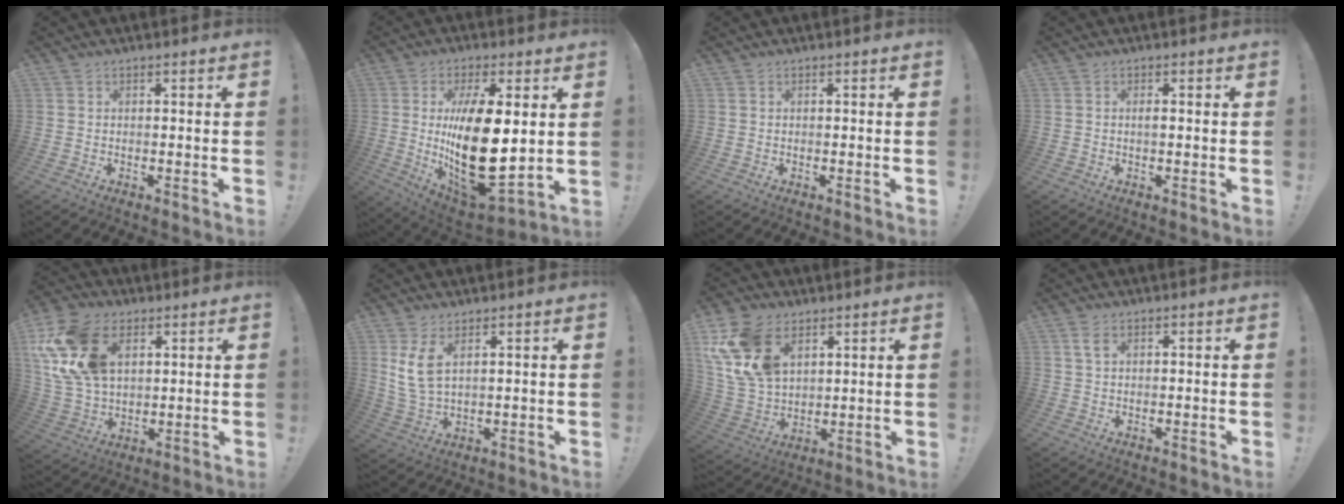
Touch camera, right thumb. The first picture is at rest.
{"total": 23.0, "force": [2.0, 10.0, 20.7], "torque": [-0.377, -0.043, 0.039]}
{"total": 0.0}
{"total": 1.0, "force": [-0.2, 0.2, 1.0], "torque": [-0.014, -0.001, -0.005]}
{"total": 20.2, "force": [7.3, 13.6, 13.0], "torque": [-0.252, -0.024, 0.140]}
{"total": 7.2, "force": [3.7, 3.0, 5.4], "torque": [-0.096, -0.017, 0.069]}
{"total": 16.7, "force": [8.1, 11.0, 9.6], "torque": [-0.191, -0.040, 0.158]}
{"total": 2.9, "force": [1.3, 1.5, 2.1], "torque": [-0.036, 0.000, 0.023]}